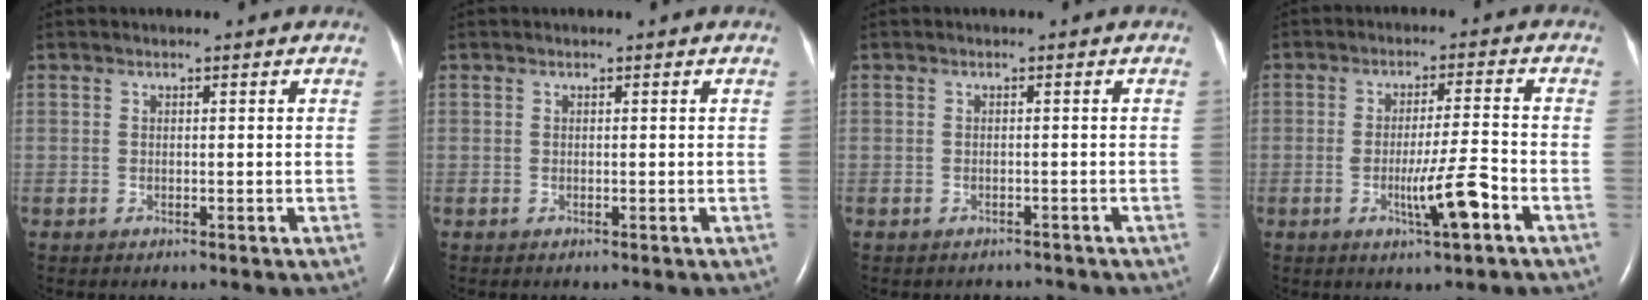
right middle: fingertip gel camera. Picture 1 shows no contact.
{"total": 0.0}
{"total": 1.7, "force": [-1.5, 0.7, -0.2], "torque": [0.003, -0.001, -0.020]}
{"total": 6.9, "force": [-2.9, -0.2, 6.2], "torque": [-0.108, -0.010, -0.051]}